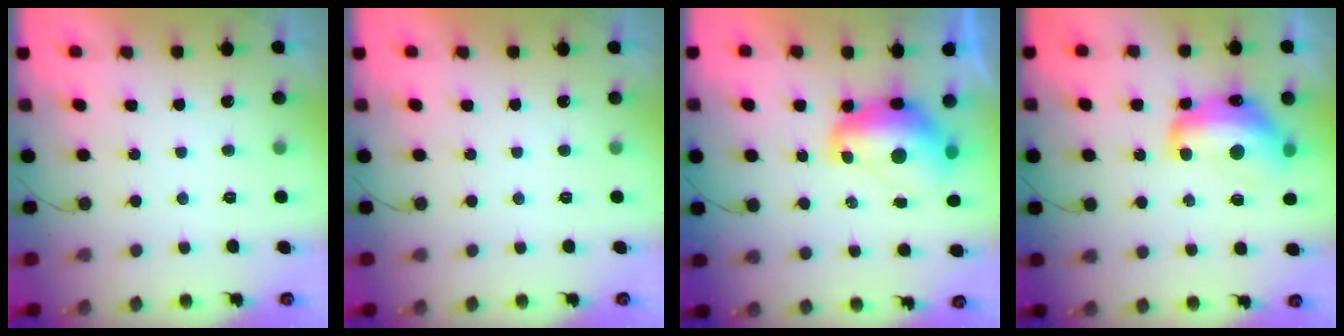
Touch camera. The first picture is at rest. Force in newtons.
{"total": 0.0}
{"total": 11.5, "press": 11.4, "slide": 1.2}
{"total": 15.0, "press": 14.9, "slide": 1.2}